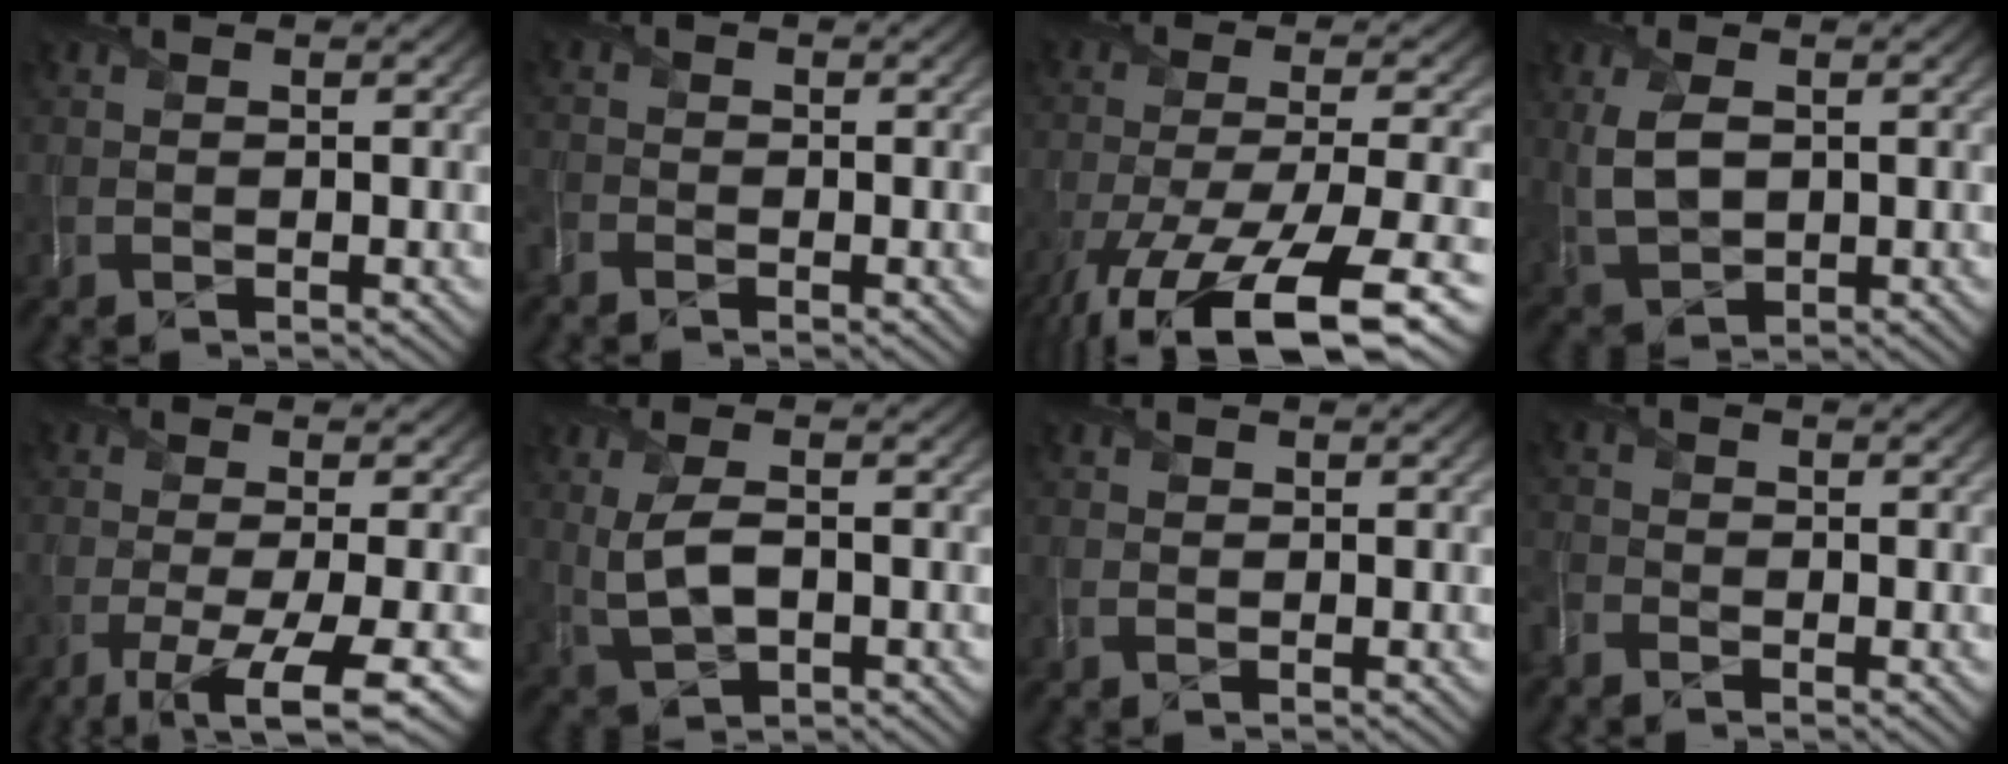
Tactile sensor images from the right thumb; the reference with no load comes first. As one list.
[{"total": 1.9, "force": [-1.7, 0.6, 0.6], "torque": [-0.014, -0.008, -0.045]}, {"total": 15.9, "force": [-10.0, 5.2, 11.2], "torque": [-0.214, -0.045, -0.147]}, {"total": 5.0, "force": [1.0, 2.9, 3.9], "torque": [-0.100, 0.000, 0.026]}, {"total": 7.0, "force": [-3.2, 1.4, 6.0], "torque": [-0.093, -0.004, -0.053]}, {"total": 4.3, "force": [0.6, 1.7, 3.9], "torque": [-0.093, 0.004, 0.013]}, {"total": 0.7, "force": [0.0, 0.6, 0.4], "torque": [-0.006, 0.000, 0.000]}, {"total": 2.3, "force": [-2.0, 0.9, 0.7], "torque": [-0.016, -0.008, -0.054]}]